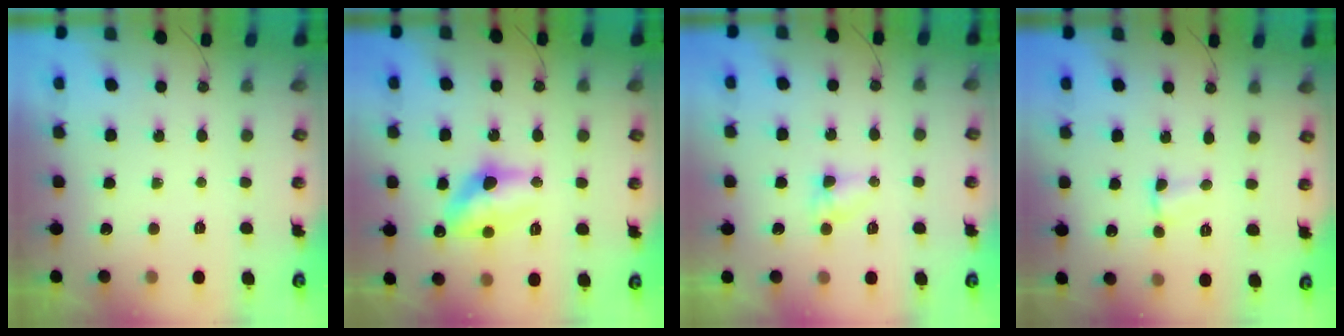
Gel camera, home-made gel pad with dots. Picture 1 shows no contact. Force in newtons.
{"total": 11.6, "press": 11.6, "slide": 0.8}
{"total": 3.6, "press": 3.2, "slide": 1.6}
{"total": 3.0, "press": 1.2, "slide": 2.7}